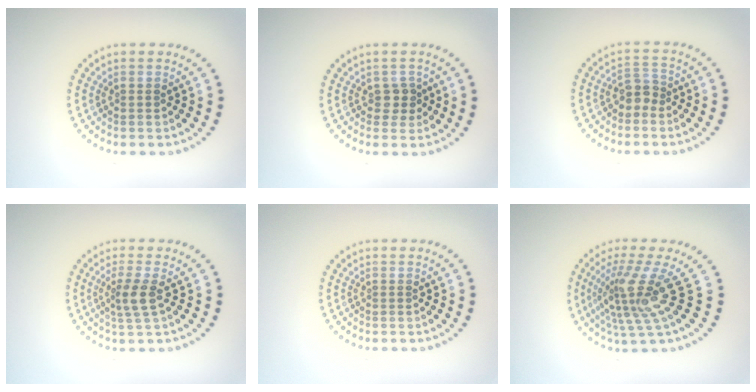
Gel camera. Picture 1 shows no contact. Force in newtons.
{"total": 1.6, "press": 1.4, "slide": 0.7}
{"total": 1.8, "press": 1.5, "slide": 1.0}
{"total": 2.3, "press": 1.7, "slide": 1.5}
{"total": 0.0}
{"total": 4.8, "press": 3.1, "slide": 3.7}